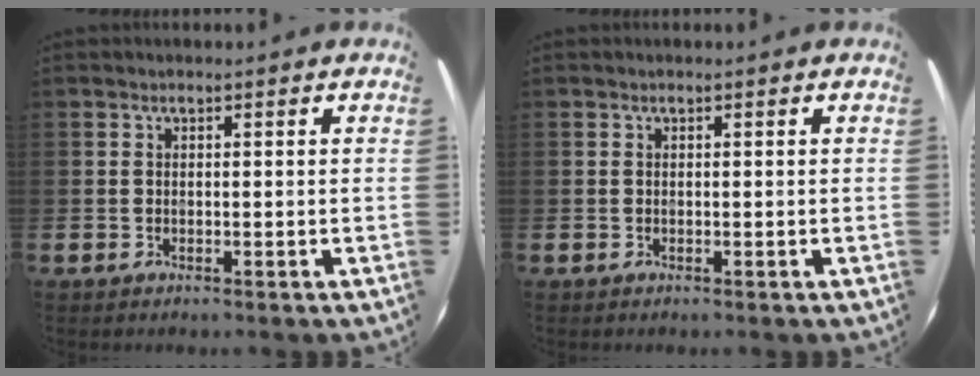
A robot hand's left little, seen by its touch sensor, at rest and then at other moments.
{"total": 0.0}